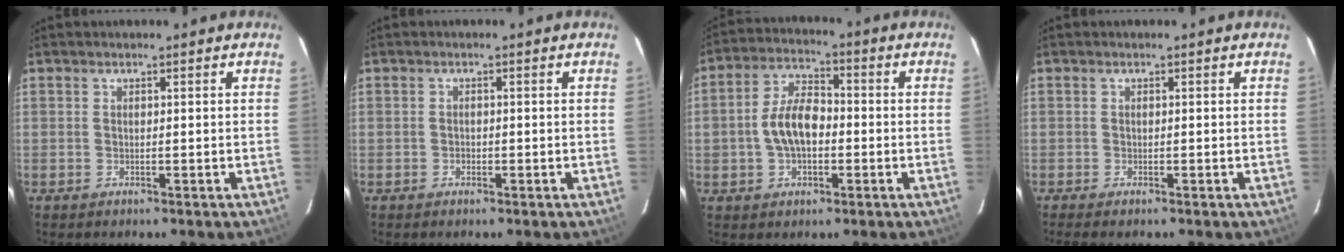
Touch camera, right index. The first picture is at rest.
{"total": 0.9, "force": [-0.4, 0.7, 0.3], "torque": [-0.006, 0.001, -0.006]}
{"total": 8.6, "force": [-1.2, 5.1, 6.8], "torque": [-0.135, 0.019, -0.017]}
{"total": 1.6, "force": [-1.3, 0.3, 0.9], "torque": [-0.020, -0.006, -0.023]}